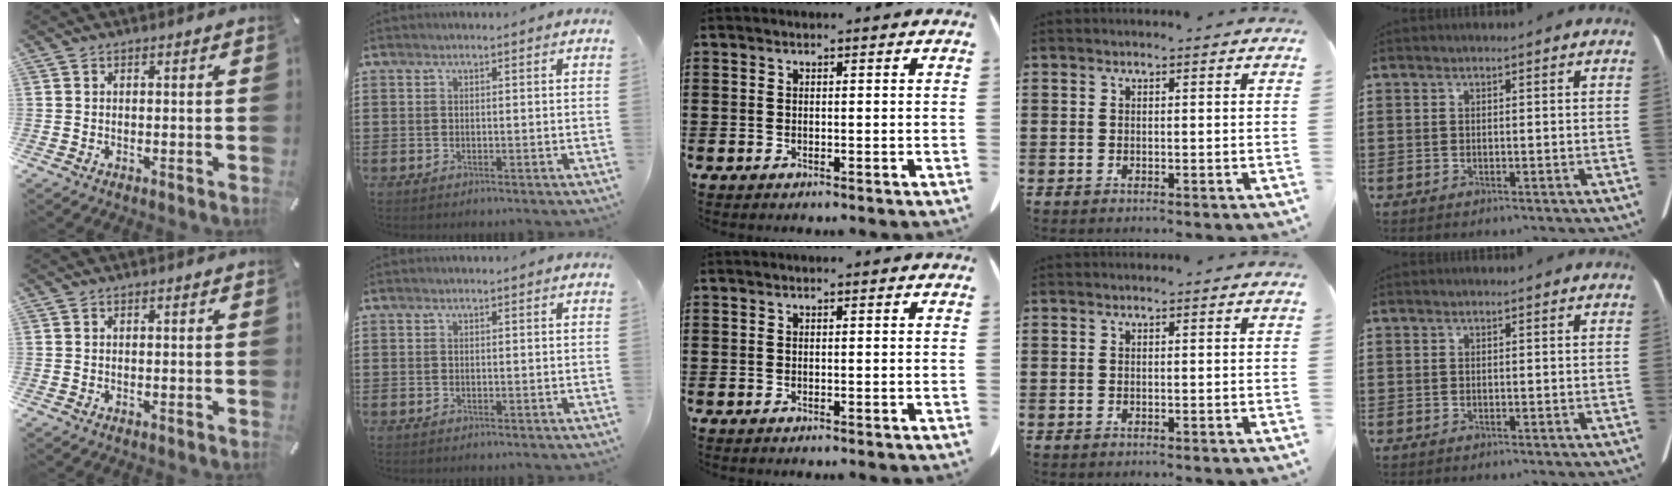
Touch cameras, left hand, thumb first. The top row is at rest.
{}